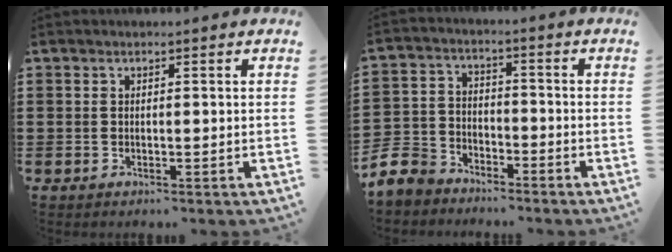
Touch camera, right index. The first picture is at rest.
{"total": 7.3, "force": [-6.4, 3.1, 1.4], "torque": [-0.059, 0.011, -0.135]}